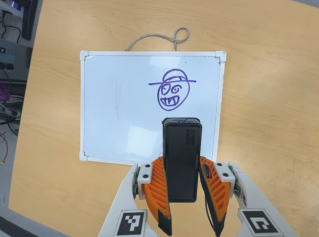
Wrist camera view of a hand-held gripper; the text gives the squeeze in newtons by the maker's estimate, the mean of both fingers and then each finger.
{"total": 4.6, "left": 3.0, "right": 6.3}